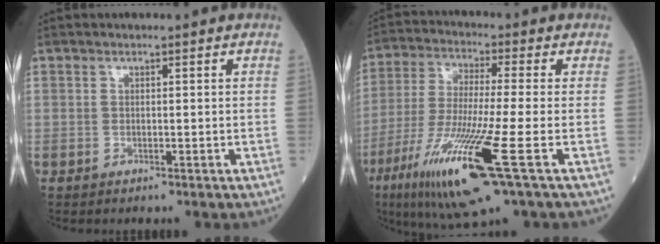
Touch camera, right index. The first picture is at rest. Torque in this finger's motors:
{"motor_torque": [1.75, -0.39, 1.05, 0.21]}